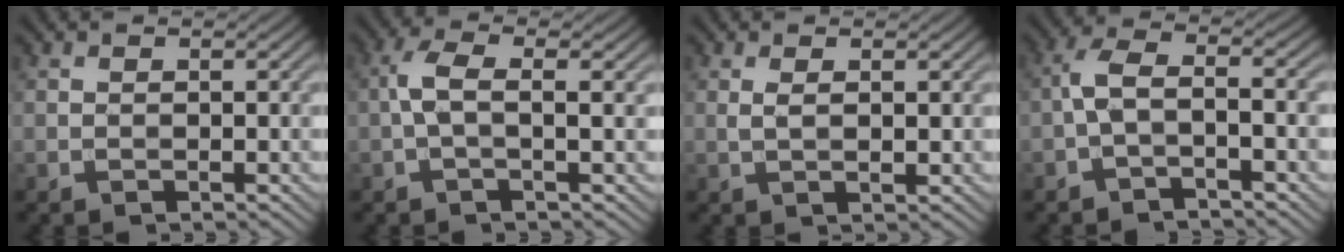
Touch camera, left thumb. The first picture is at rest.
{"total": 3.6, "force": [0.0, 0.9, 3.4], "torque": [-0.075, 0.008, -0.005]}
{"total": 1.9, "force": [0.6, 0.5, 1.7], "torque": [-0.039, -0.002, 0.013]}
{"total": 4.1, "force": [-1.7, 1.3, 3.5], "torque": [-0.078, 0.011, -0.043]}